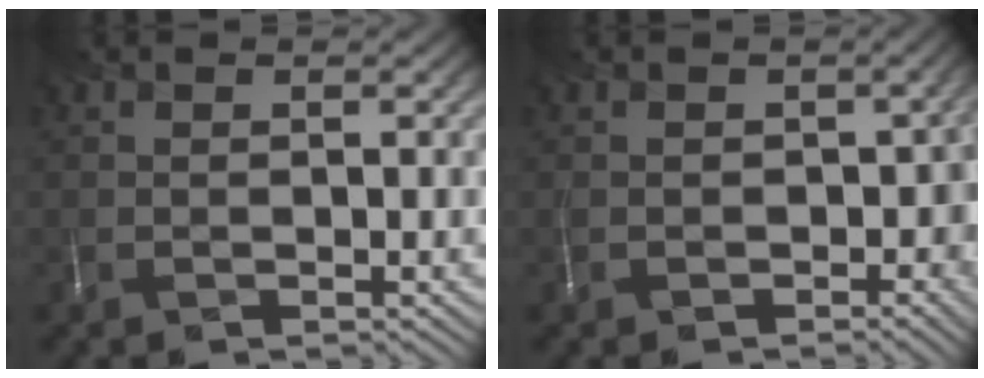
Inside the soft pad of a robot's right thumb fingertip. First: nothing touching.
{"total": 4.0, "force": [-2.0, 2.8, 2.1], "torque": [-0.029, -0.016, -0.031]}